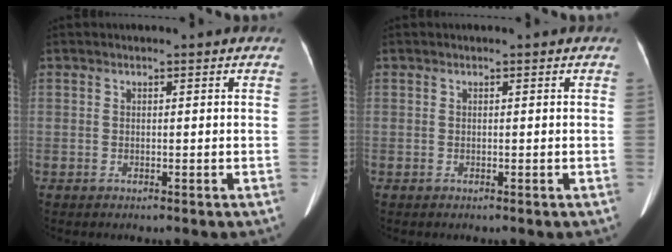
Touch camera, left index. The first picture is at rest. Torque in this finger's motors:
{"motor_torque": [0.00, 0.00, 0.00, 0.00]}